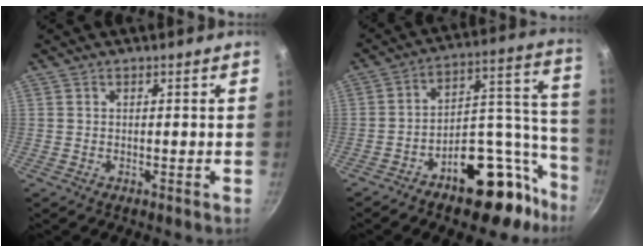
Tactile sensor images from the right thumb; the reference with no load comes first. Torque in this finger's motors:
{"motor_torque": [3.50, 1.51, 1.36, -1.23, 0.35]}